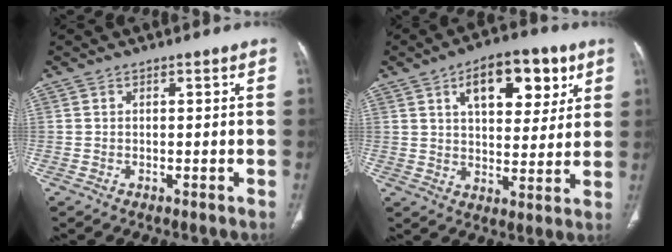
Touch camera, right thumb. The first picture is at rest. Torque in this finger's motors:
{"motor_torque": [0.23, 3.12, 1.14, 0.31, 0.06]}